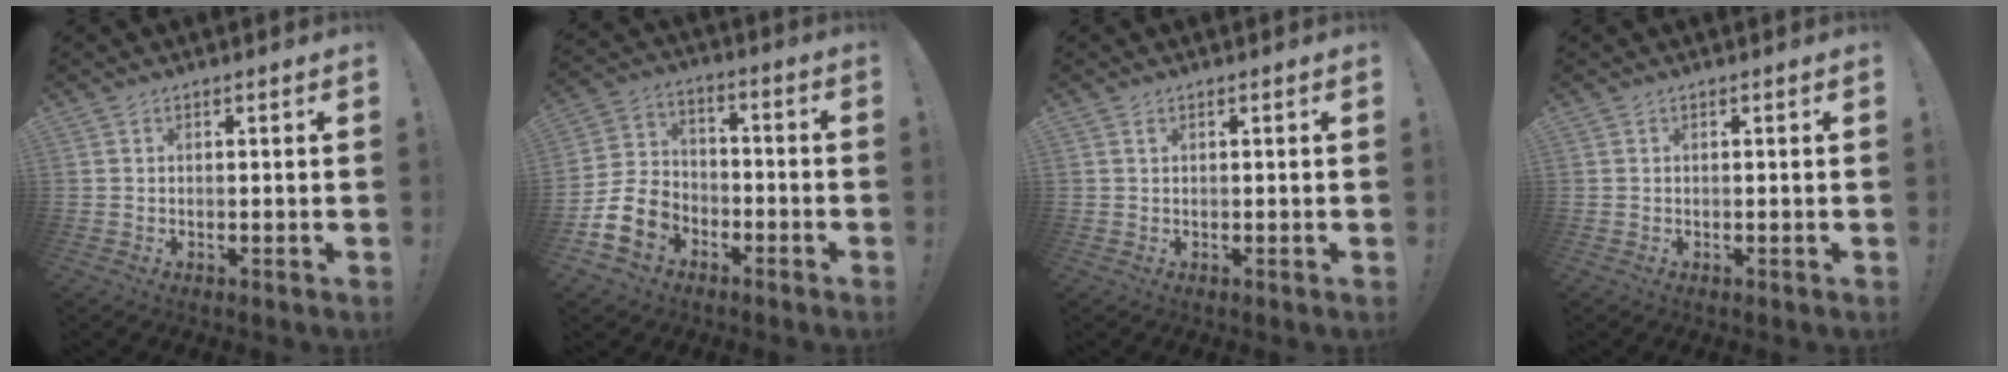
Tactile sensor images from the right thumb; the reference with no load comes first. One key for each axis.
{"total": 13.2, "fx": -6.3, "fy": 9.6, "fz": 6.4, "tx": -0.133, "ty": 0.044, "tz": -0.113}
{"total": 0.6, "fx": 0.4, "fy": 0.3, "fz": 0.4, "tx": -0.016, "ty": 0.004, "tz": 0.009}
{"total": 0.0}